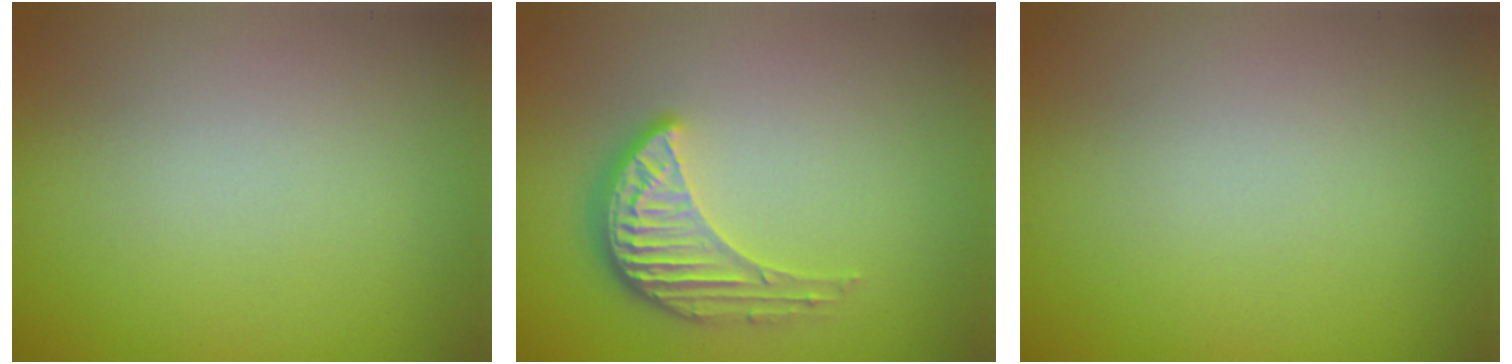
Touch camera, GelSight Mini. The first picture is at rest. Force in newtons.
{"total": 4.1, "press": 3.1, "slide": 2.7}
{"total": 0.0}